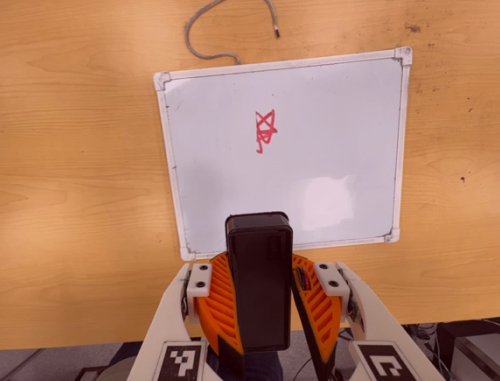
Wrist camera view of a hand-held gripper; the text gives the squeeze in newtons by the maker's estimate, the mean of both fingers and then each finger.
{"total": 10.2, "left": 10.2, "right": 10.1}